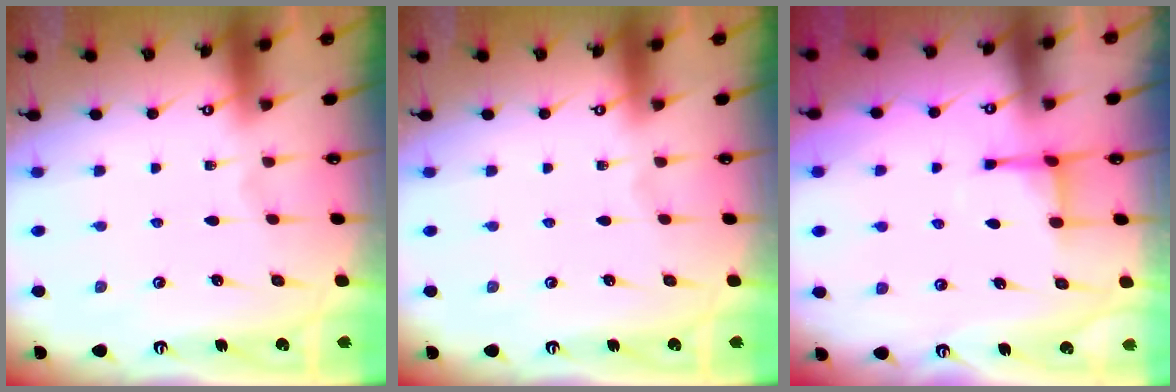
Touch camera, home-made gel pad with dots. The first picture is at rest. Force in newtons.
{"total": 0.0}
{"total": 3.7, "press": 3.6, "slide": 0.6}